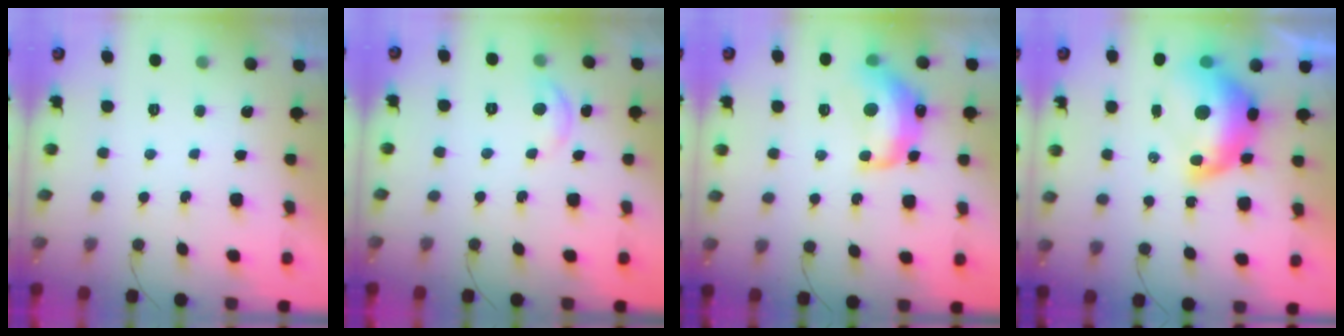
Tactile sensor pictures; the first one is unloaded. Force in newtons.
{"total": 5.2, "press": 5.2, "slide": 0.4}
{"total": 13.9, "press": 13.9, "slide": 0.9}
{"total": 14.9, "press": 14.8, "slide": 1.5}